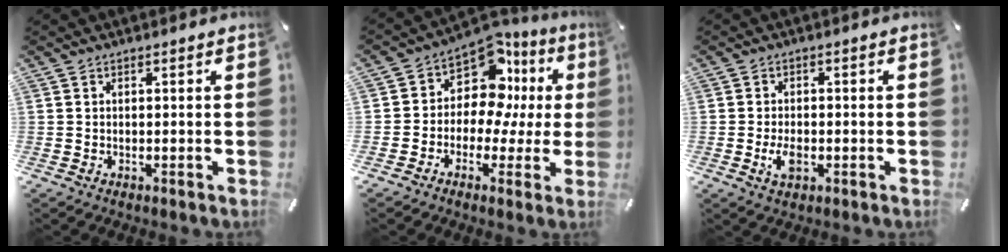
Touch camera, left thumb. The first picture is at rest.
{"total": 11.3, "force": [4.8, 7.8, 6.6], "torque": [-0.125, -0.047, 0.085]}
{"total": 4.2, "force": [-1.2, 2.6, 3.1], "torque": [-0.066, 0.003, -0.022]}